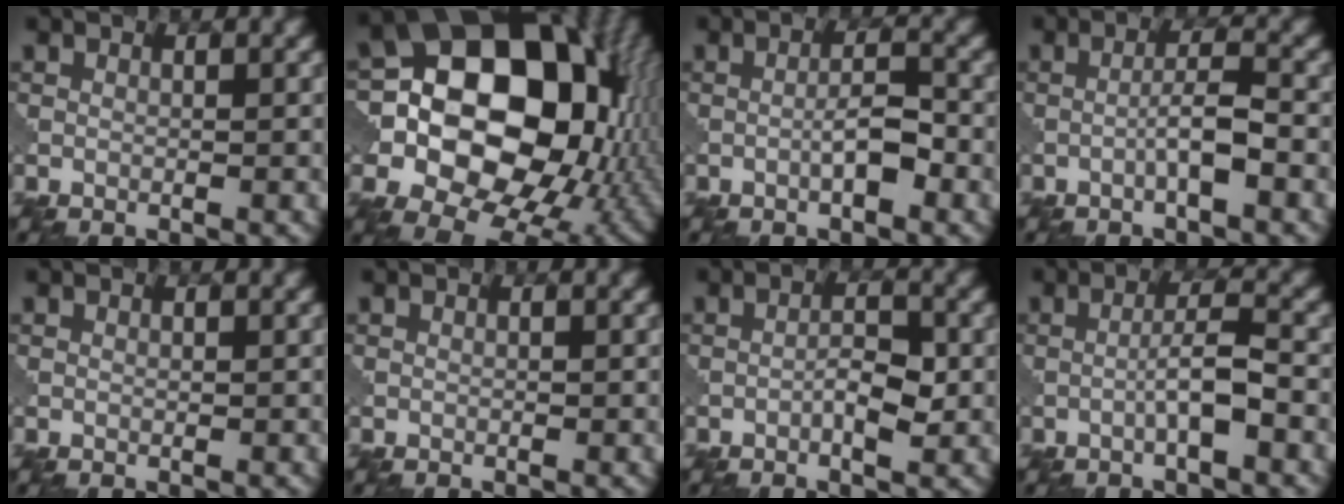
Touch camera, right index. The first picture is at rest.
{"total": 19.2, "force": [0.7, 14.5, 12.6], "torque": [-0.203, 0.010, 0.015]}
{"total": 2.5, "force": [-1.0, 0.5, 2.3], "torque": [-0.038, 0.009, -0.021]}
{"total": 2.9, "force": [-1.1, 0.3, 2.6], "torque": [-0.046, 0.011, -0.024]}
{"total": 0.0}
{"total": 0.0}
{"total": 2.7, "force": [-0.9, 0.8, 2.4], "torque": [-0.040, 0.005, -0.018]}
{"total": 3.2, "force": [-1.1, 0.3, 3.0], "torque": [-0.051, 0.012, -0.024]}